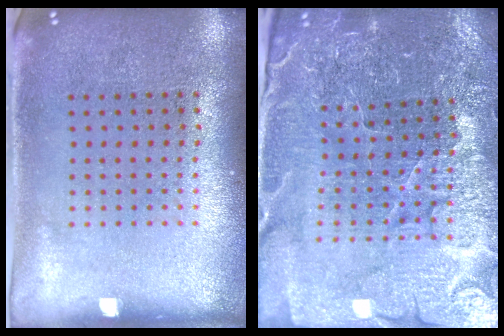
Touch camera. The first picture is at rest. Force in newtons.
{"total": 4.3, "press": 4.2, "slide": 1.0}